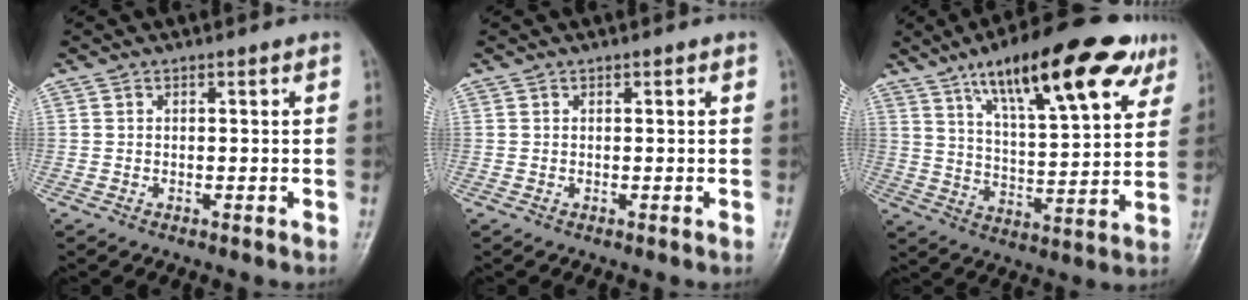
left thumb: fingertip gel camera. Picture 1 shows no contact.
{"total": 0.0}
{"total": 22.3, "force": [12.3, 6.9, 17.3], "torque": [-0.236, -0.029, 0.193]}